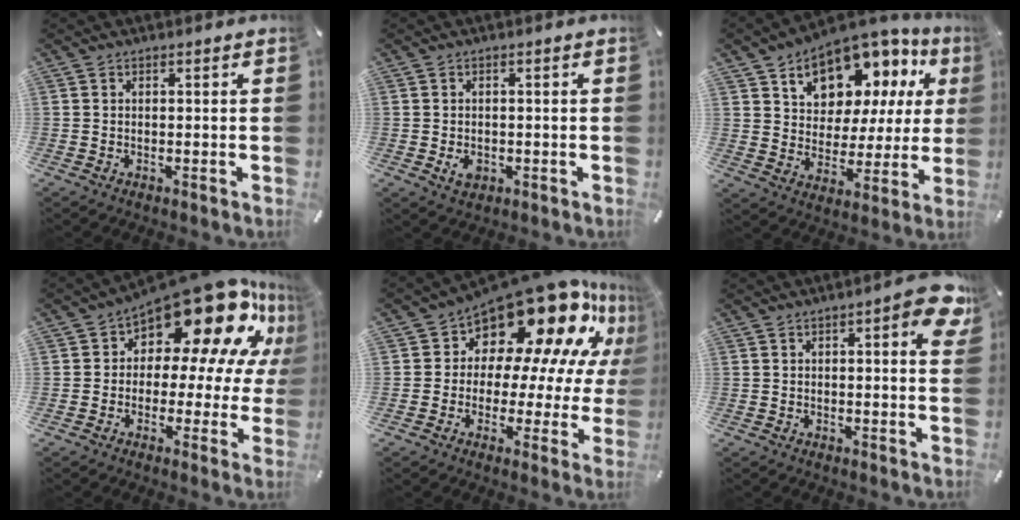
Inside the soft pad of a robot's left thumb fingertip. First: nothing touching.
{"total": 2.8, "force": [-0.7, 2.2, 1.6], "torque": [-0.028, -0.003, -0.016]}
{"total": 11.9, "force": [8.2, 7.8, 3.8], "torque": [-0.071, -0.067, 0.146]}
{"total": 20.5, "force": [12.3, 9.7, 13.3], "torque": [-0.191, -0.096, 0.209]}
{"total": 19.9, "force": [14.2, 9.7, 10.1], "torque": [-0.141, -0.126, 0.246]}
{"total": 8.2, "force": [3.1, 2.5, 7.1], "torque": [-0.095, -0.010, 0.048]}